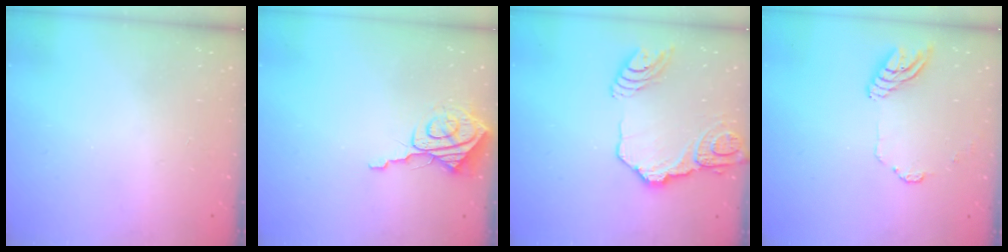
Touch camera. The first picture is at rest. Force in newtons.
{"total": 8.9, "press": 8.8, "slide": 1.0}
{"total": 16.7, "press": 16.6, "slide": 1.9}
{"total": 10.5, "press": 10.4, "slide": 1.1}